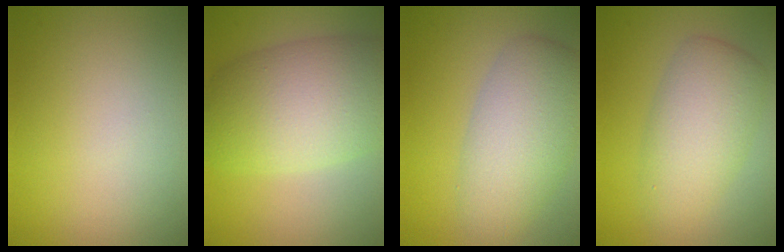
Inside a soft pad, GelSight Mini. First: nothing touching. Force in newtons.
{"total": 9.4, "press": 9.4, "slide": 0.3}
{"total": 6.1, "press": 6.1, "slide": 0.4}
{"total": 5.3, "press": 5.3, "slide": 0.1}